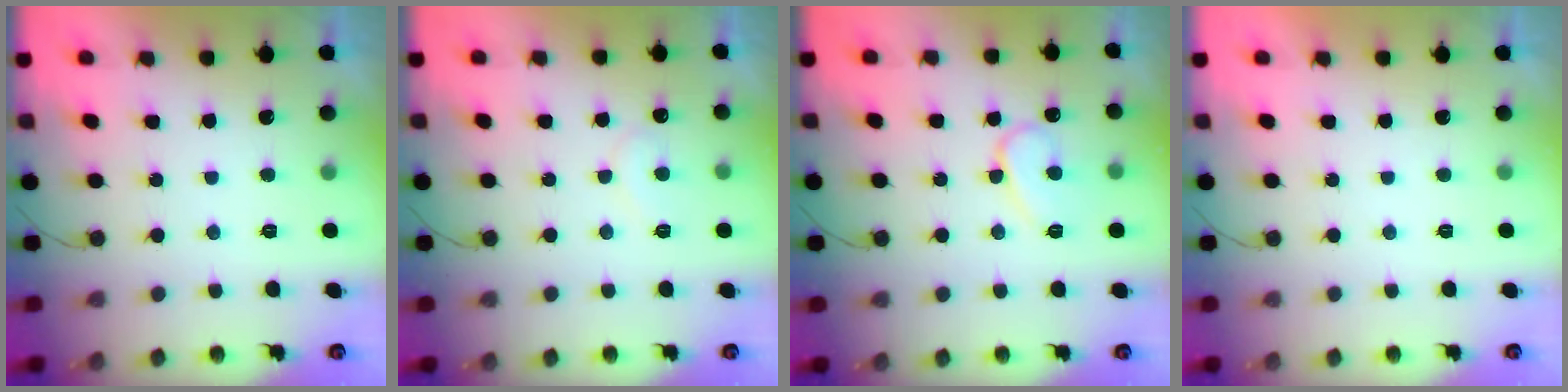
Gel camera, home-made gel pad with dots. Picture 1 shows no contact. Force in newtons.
{"total": 5.2, "press": 5.2, "slide": 0.3}
{"total": 9.0, "press": 9.0, "slide": 1.1}
{"total": 1.7, "press": 1.7, "slide": 0.0}